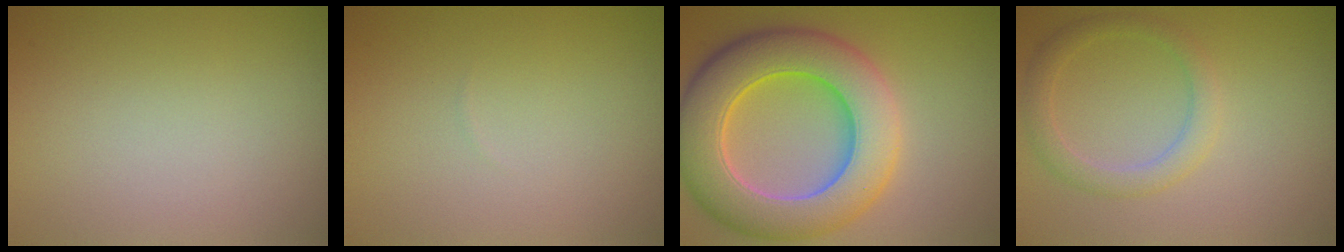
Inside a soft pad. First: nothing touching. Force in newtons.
{"total": 0.0}
{"total": 10.4, "press": 10.3, "slide": 0.7}
{"total": 2.3, "press": 2.3, "slide": 0.1}